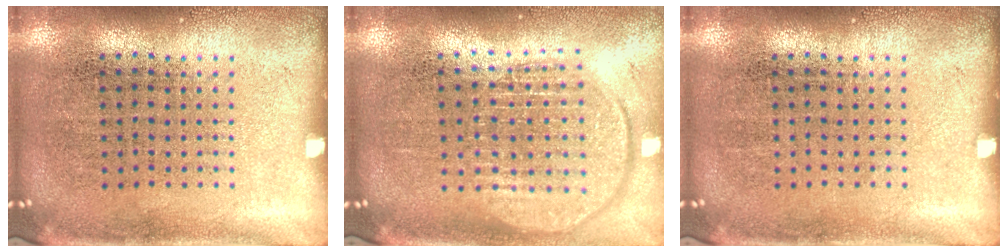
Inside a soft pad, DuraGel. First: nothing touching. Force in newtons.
{"total": 1.9, "press": 1.6, "slide": 1.0}
{"total": 0.0}